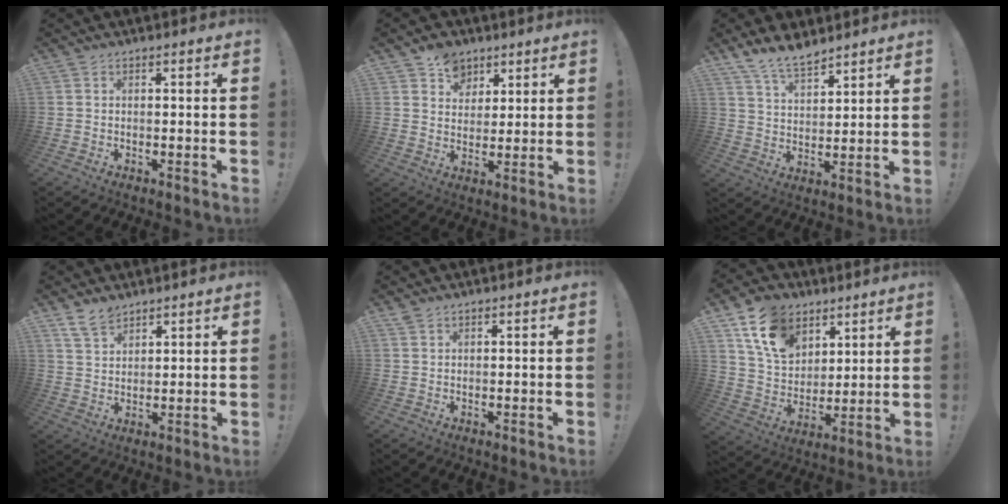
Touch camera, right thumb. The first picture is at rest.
{"total": 8.3, "force": [5.1, 6.4, 1.5], "torque": [-0.007, -0.038, 0.098]}
{"total": 9.4, "force": [7.9, 3.7, 3.5], "torque": [-0.068, -0.048, 0.152]}
{"total": 6.0, "force": [4.8, 2.9, 2.1], "torque": [-0.041, -0.022, 0.093]}
{"total": 1.3, "force": [1.1, 0.5, 0.5], "torque": [-0.010, -0.001, 0.021]}
{"total": 16.0, "force": [9.0, 11.2, 6.9], "torque": [-0.130, -0.038, 0.178]}